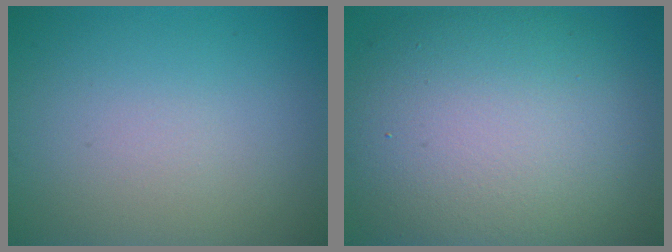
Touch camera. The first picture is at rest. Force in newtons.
{"total": 12.9, "press": 12.9, "slide": 1.1}